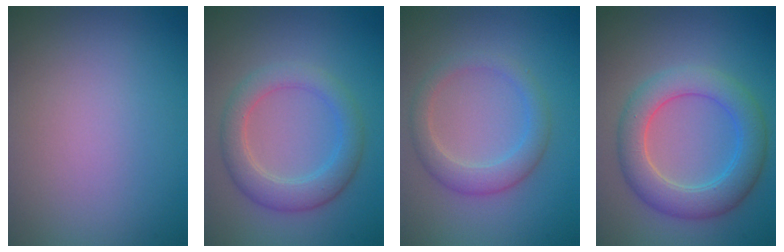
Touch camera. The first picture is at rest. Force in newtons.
{"total": 3.9, "press": 3.9, "slide": 0.1}
{"total": 2.9, "press": 2.9, "slide": 0.2}
{"total": 5.5, "press": 5.5, "slide": 0.1}